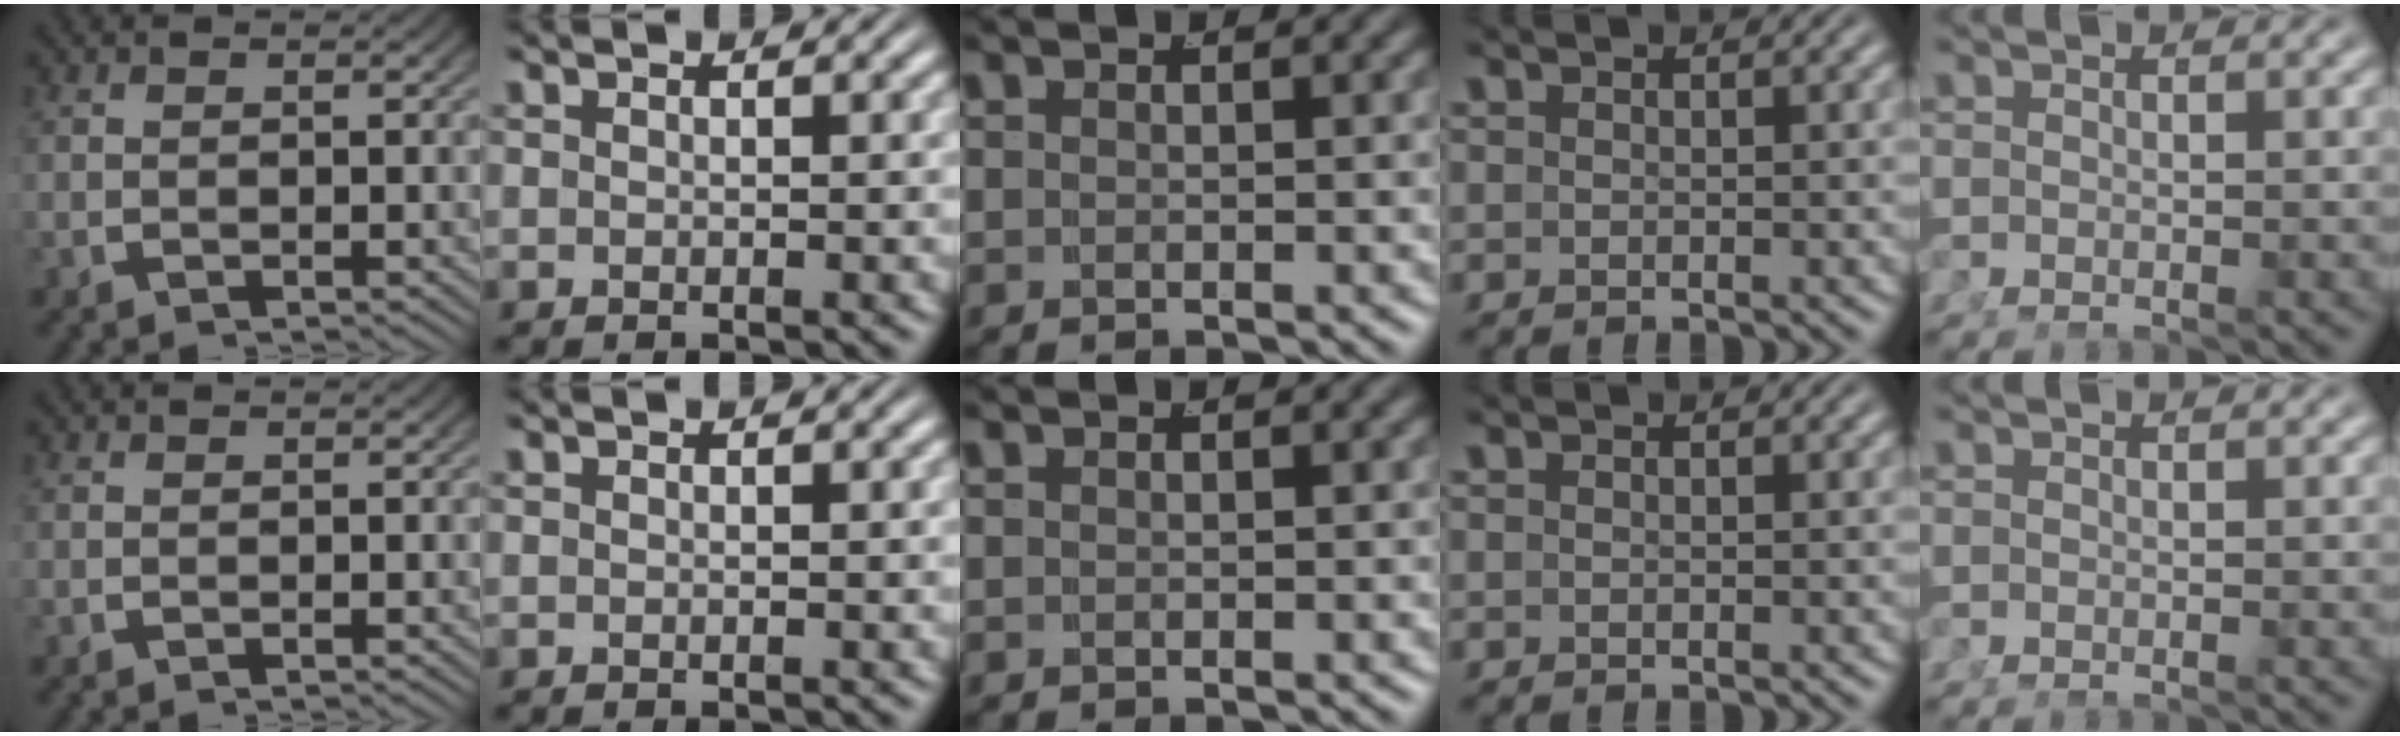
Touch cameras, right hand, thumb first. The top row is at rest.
{}